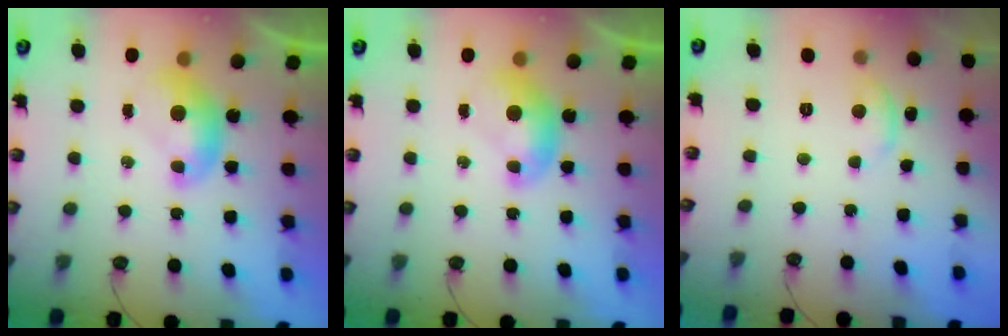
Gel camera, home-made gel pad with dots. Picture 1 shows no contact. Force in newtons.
{"total": 0.0}
{"total": 0.9, "press": 0.8, "slide": 0.4}